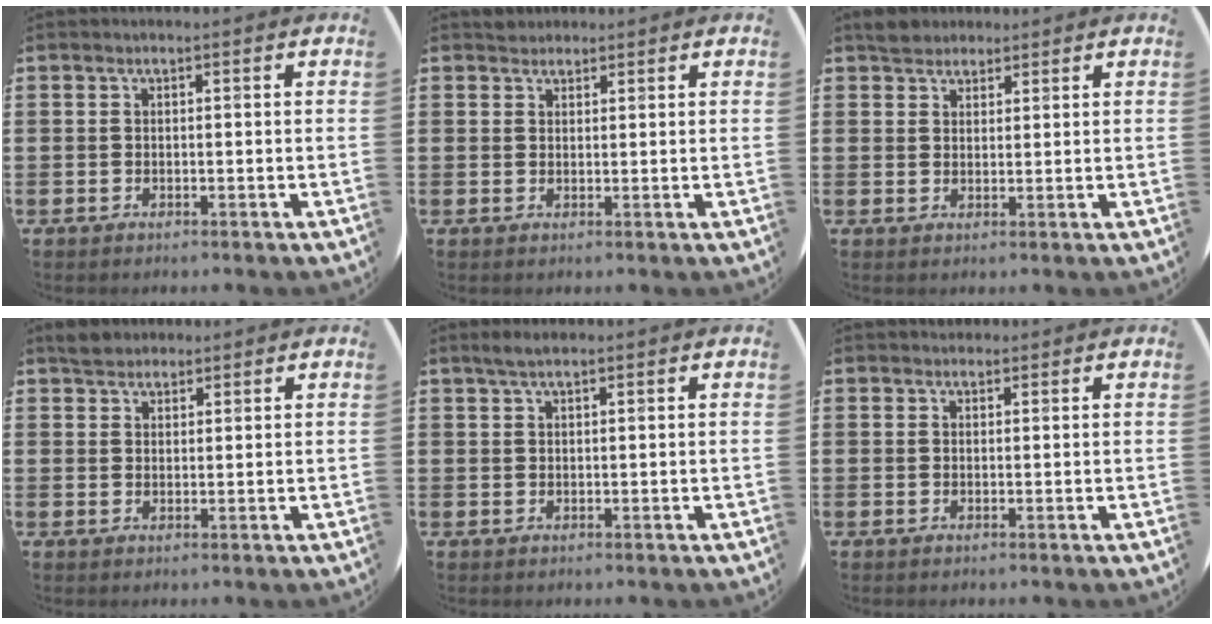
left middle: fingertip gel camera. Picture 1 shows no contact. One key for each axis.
{"total": 1.6, "fx": 1.5, "fy": 0.6, "fz": -0.2, "tx": 0.010, "ty": 0.002, "tz": 0.029}
{"total": 2.7, "fx": 2.5, "fy": 1.1, "fz": -0.1, "tx": 0.004, "ty": 0.005, "tz": 0.048}
{"total": 2.6, "fx": 2.3, "fy": 1.1, "fz": 0.1, "tx": 0.002, "ty": 0.005, "tz": 0.044}
{"total": 1.8, "fx": 1.4, "fy": 0.3, "fz": 1.0, "tx": -0.020, "ty": 0.005, "tz": 0.024}
{"total": 0.8, "fx": 0.8, "fy": 0.3, "fz": -0.1, "tx": 0.011, "ty": 0.001, "tz": 0.013}